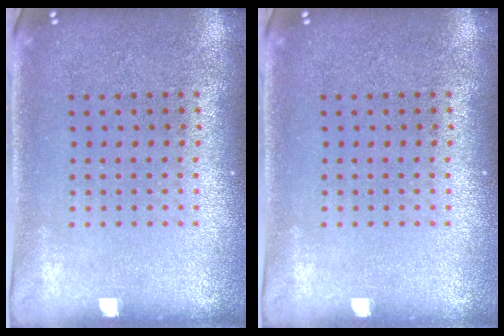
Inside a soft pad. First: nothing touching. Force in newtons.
{"total": 0.0}